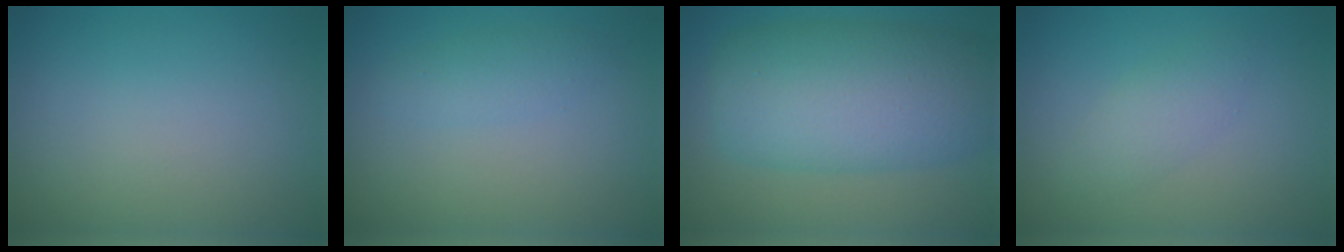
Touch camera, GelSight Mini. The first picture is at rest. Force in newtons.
{"total": 1.6, "press": 1.6, "slide": 0.0}
{"total": 10.1, "press": 10.1, "slide": 0.1}
{"total": 2.0, "press": 2.0, "slide": 0.1}